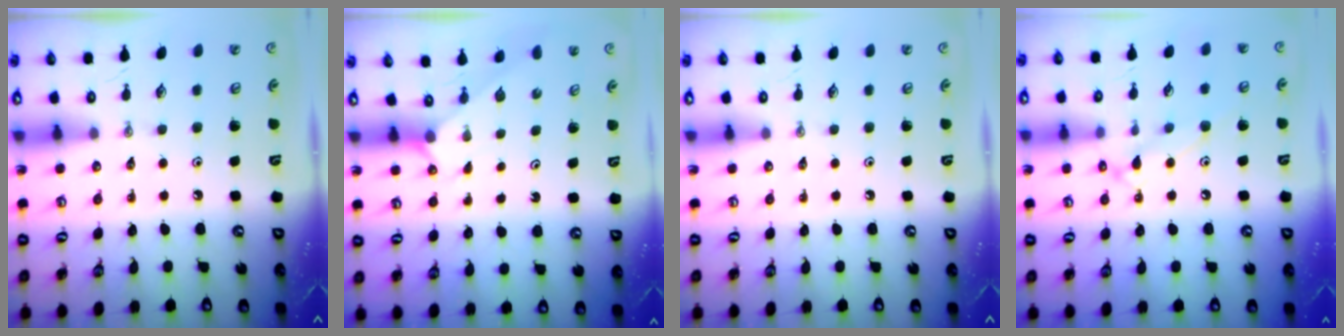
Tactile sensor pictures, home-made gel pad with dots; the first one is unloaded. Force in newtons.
{"total": 1.2, "press": 1.2, "slide": 0.2}
{"total": 0.0}
{"total": 11.0, "press": 10.9, "slide": 0.7}